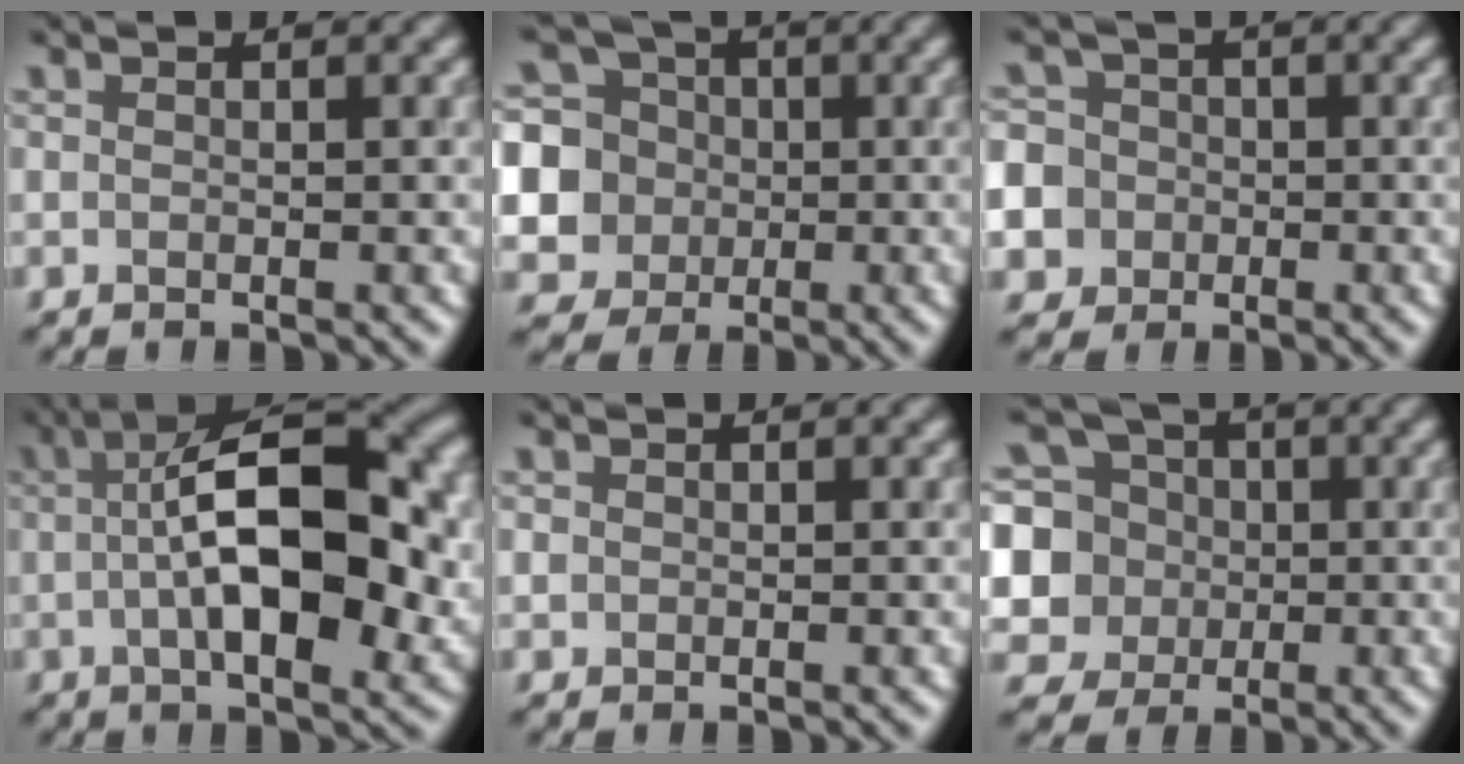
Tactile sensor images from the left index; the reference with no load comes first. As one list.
[{"total": 7.5, "force": [-0.3, 7.1, 2.4], "torque": [-0.063, 0.013, -0.032]}, {"total": 10.2, "force": [-3.4, 9.3, 2.4], "torque": [-0.075, -0.010, -0.093]}, {"total": 12.6, "force": [-0.1, 5.2, 11.4], "torque": [-0.165, 0.017, -0.009]}, {"total": 0.7, "force": [0.0, 0.7, 0.1], "torque": [0.004, -0.003, -0.003]}, {"total": 8.8, "force": [-0.1, 8.2, 3.2], "torque": [-0.088, 0.013, -0.032]}]